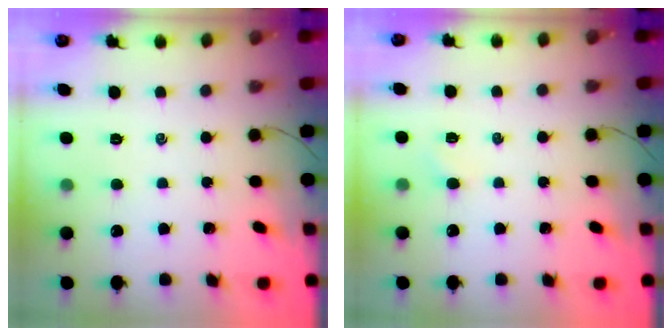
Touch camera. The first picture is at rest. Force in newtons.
{"total": 1.3, "press": 1.2, "slide": 0.5}